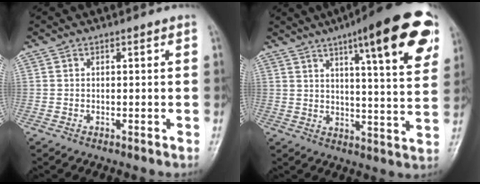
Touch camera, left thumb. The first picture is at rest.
{"total": 20.8, "force": [10.5, 4.4, 17.3], "torque": [-0.211, -0.024, 0.142]}